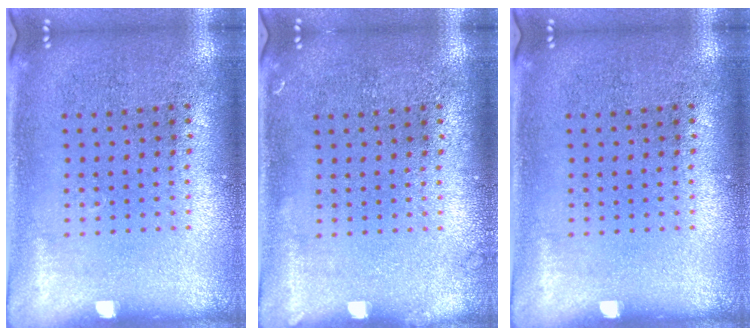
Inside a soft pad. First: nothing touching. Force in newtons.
{"total": 0.5, "press": 0.5, "slide": 0.1}
{"total": 0.0}